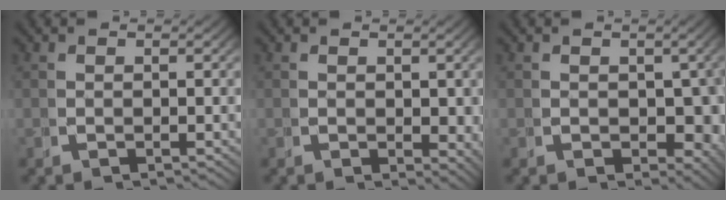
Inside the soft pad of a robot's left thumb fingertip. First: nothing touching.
{"total": 1.8, "force": [0.4, 1.2, 1.3], "torque": [-0.010, -0.011, 0.014]}
{"total": 4.9, "force": [0.1, 3.5, 3.4], "torque": [-0.032, -0.014, 0.011]}